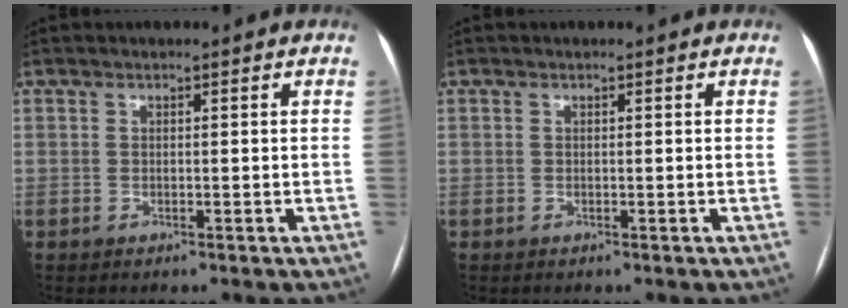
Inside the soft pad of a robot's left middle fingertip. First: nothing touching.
{"total": 0.0}